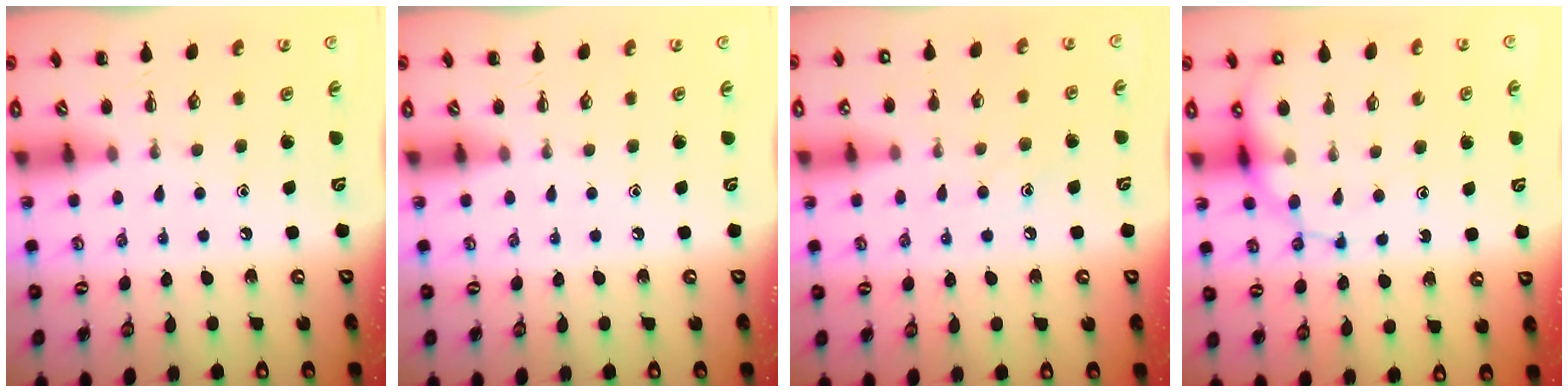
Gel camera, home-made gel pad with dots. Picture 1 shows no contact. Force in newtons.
{"total": 0.0}
{"total": 8.5, "press": 8.4, "slide": 1.7}
{"total": 12.8, "press": 12.5, "slide": 3.0}